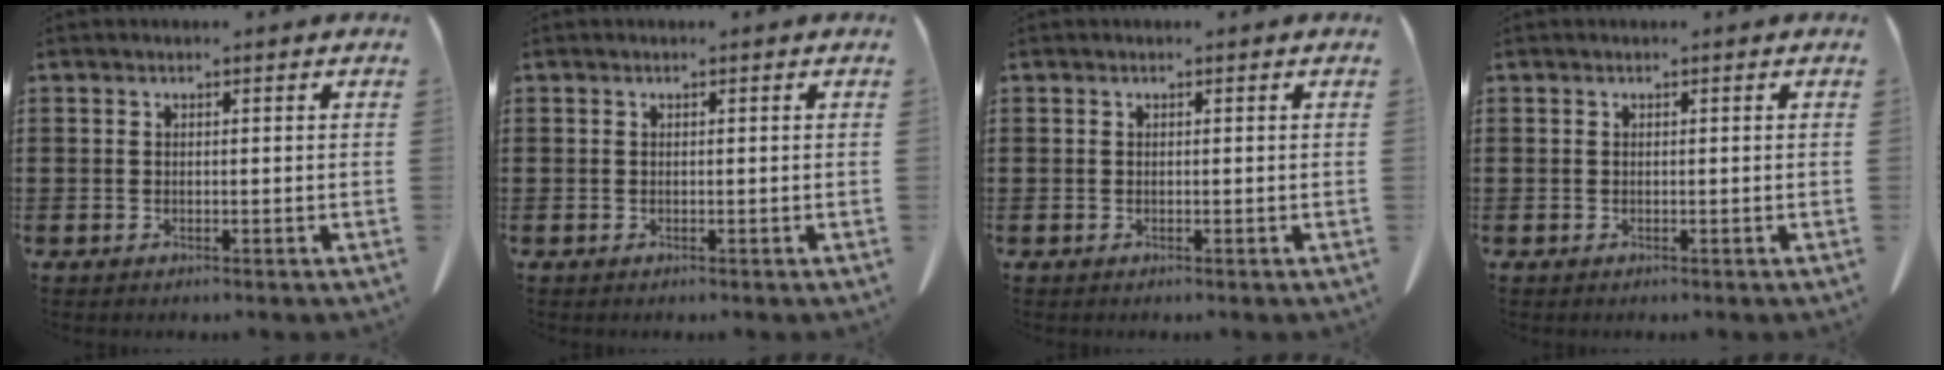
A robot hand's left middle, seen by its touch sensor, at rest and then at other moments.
{"total": 0.0}
{"total": 0.0}
{"total": 0.0}